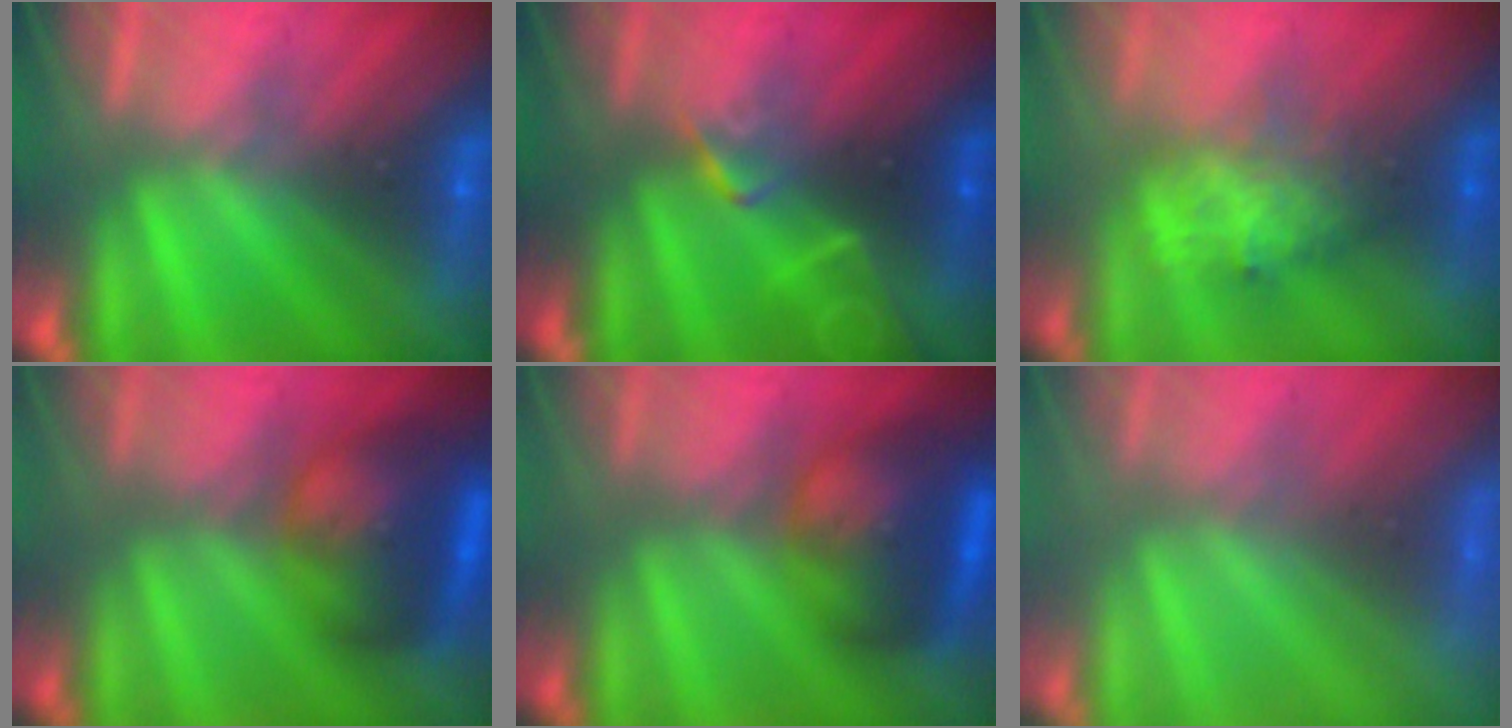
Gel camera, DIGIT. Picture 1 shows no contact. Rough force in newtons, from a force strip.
{"total": 2.1}
{"total": 2.8}
{"total": 8.1}
{"total": 8.1}
{"total": 8.5}